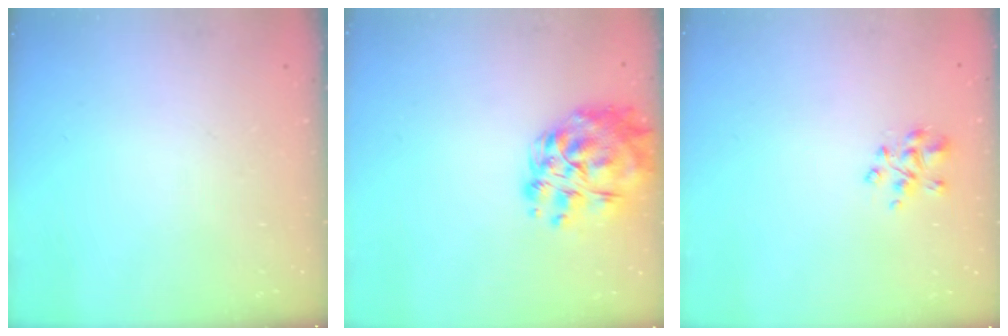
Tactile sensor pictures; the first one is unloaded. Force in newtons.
{"total": 15.5, "press": 14.9, "slide": 4.1}
{"total": 4.6, "press": 4.4, "slide": 1.3}